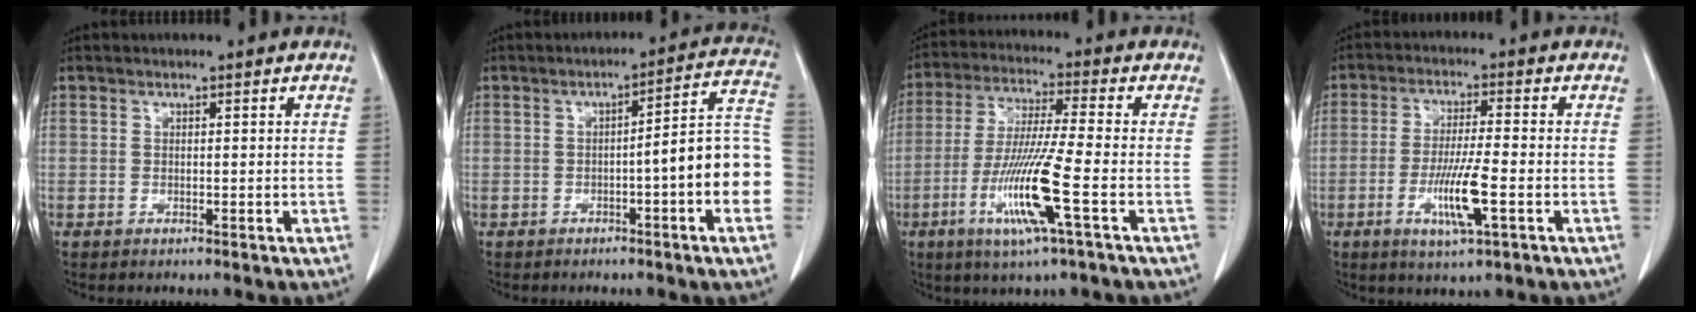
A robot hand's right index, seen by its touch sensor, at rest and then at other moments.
{"total": 12.5, "force": [-2.8, 0.6, 12.2], "torque": [-0.138, 0.027, -0.041]}
{"total": 12.4, "force": [-4.3, -0.6, 11.6], "torque": [-0.231, -0.019, -0.085]}
{"total": 8.2, "force": [-2.7, 0.3, 7.8], "torque": [-0.145, -0.010, -0.049]}